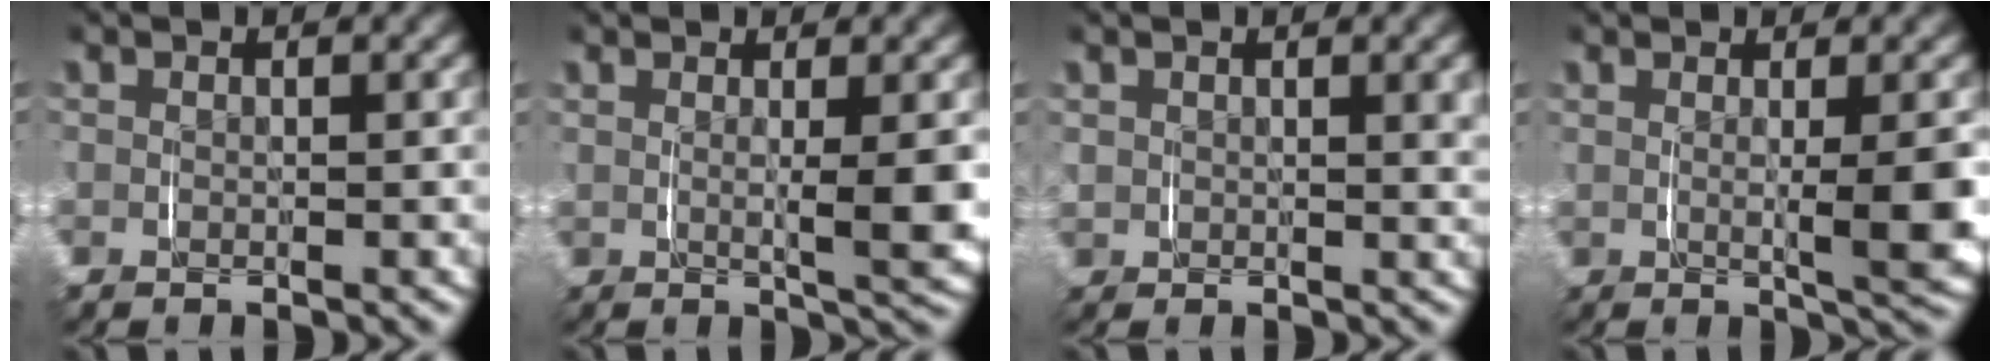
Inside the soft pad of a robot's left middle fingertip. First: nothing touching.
{"total": 4.1, "force": [0.8, 1.1, 3.8], "torque": [-0.055, -0.003, 0.014]}
{"total": 1.9, "force": [0.8, 1.5, 0.9], "torque": [-0.018, 0.004, 0.012]}
{"total": 4.6, "force": [0.6, 1.3, 4.4], "torque": [-0.062, -0.001, 0.009]}